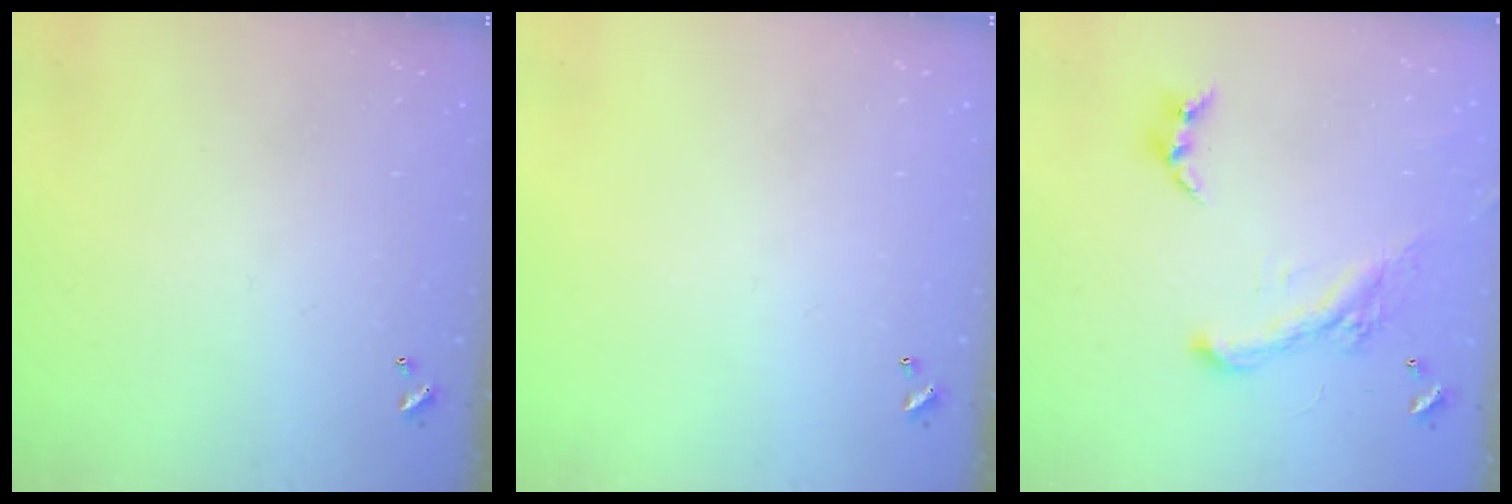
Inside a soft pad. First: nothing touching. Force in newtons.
{"total": 0.0}
{"total": 3.4, "press": 3.1, "slide": 1.4}